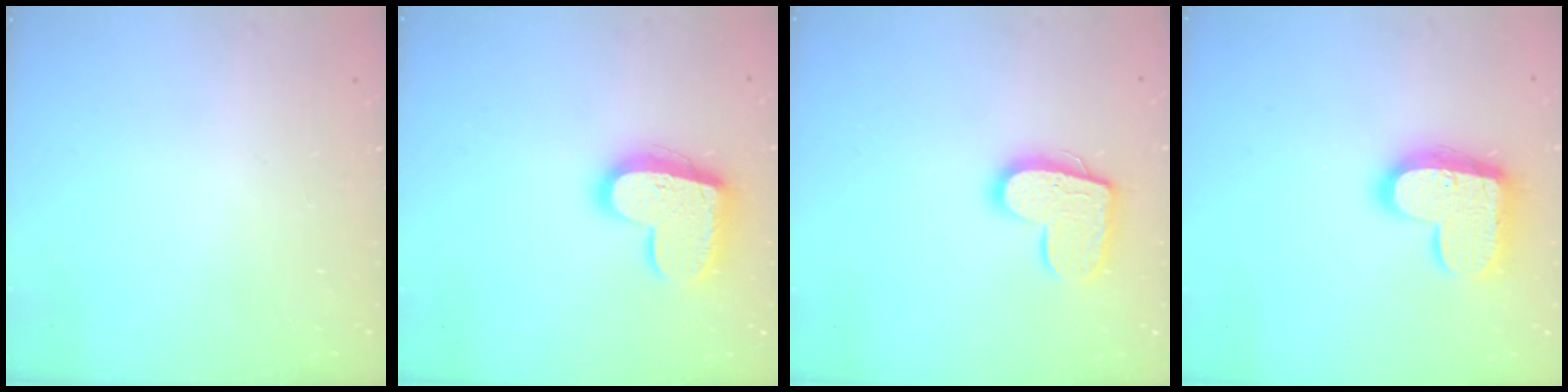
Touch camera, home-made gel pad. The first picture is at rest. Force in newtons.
{"total": 16.3, "press": 16.3, "slide": 1.3}
{"total": 14.5, "press": 14.5, "slide": 0.8}
{"total": 16.9, "press": 16.8, "slide": 1.1}